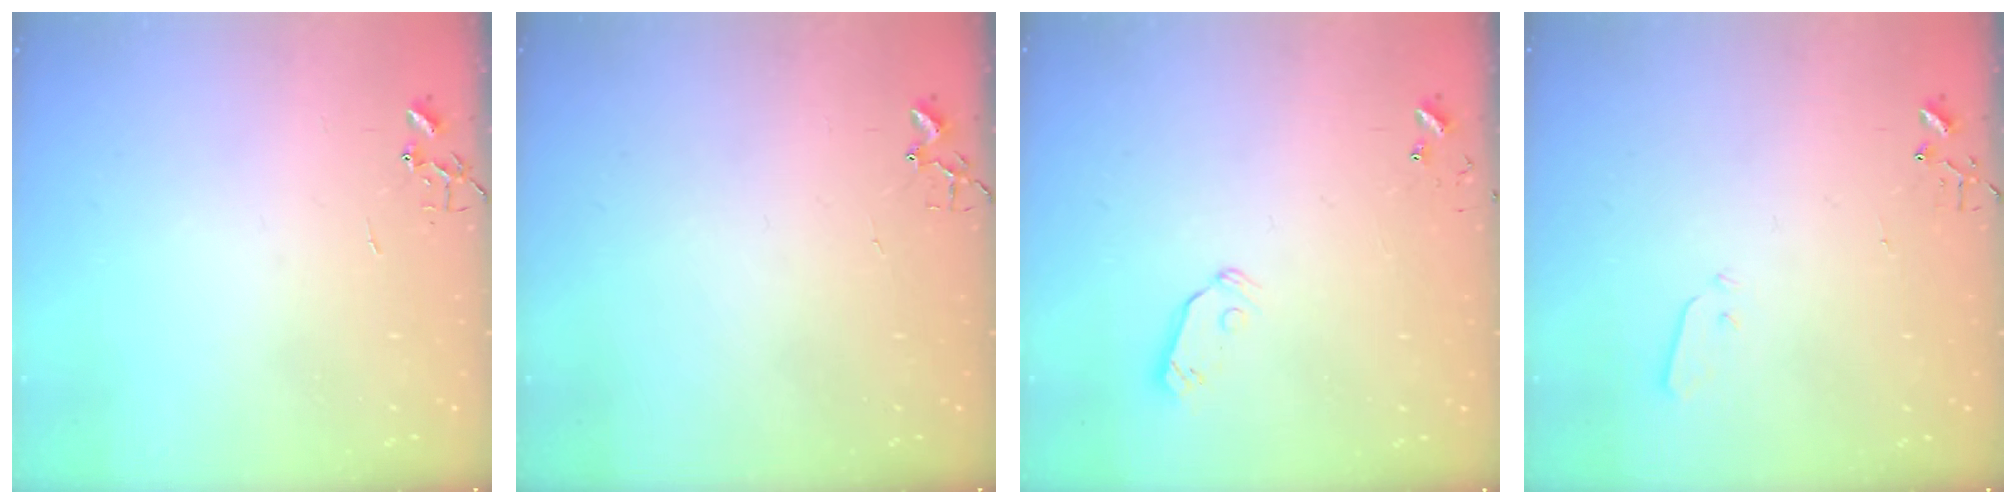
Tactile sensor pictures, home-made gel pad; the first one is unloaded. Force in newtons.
{"total": 7.5, "press": 7.5, "slide": 0.7}
{"total": 4.6, "press": 4.6, "slide": 0.4}
{"total": 3.0, "press": 2.9, "slide": 0.7}